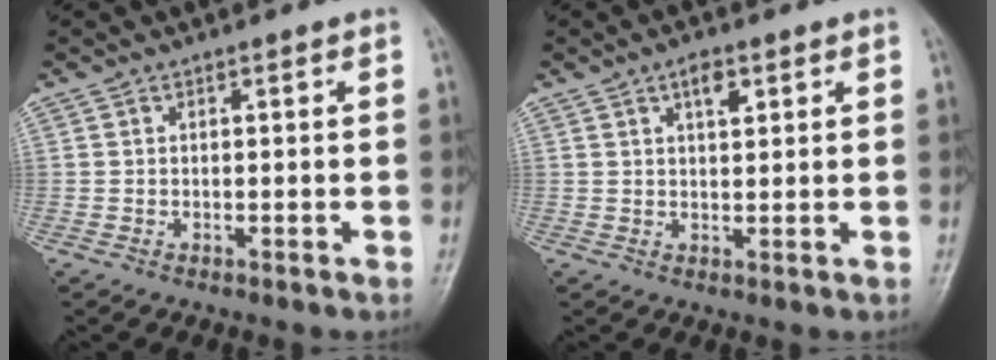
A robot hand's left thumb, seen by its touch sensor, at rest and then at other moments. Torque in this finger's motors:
{"motor_torque": [0.77, 0.61, 0.37, -0.06, 0.02]}